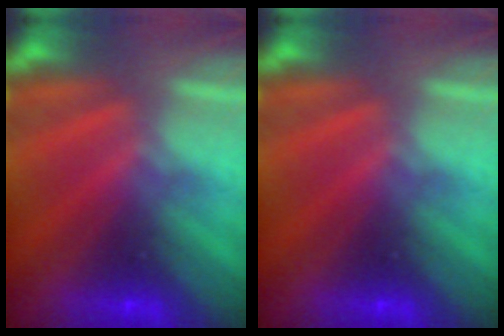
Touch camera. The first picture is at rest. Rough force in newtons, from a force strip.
{"total": 0.0}